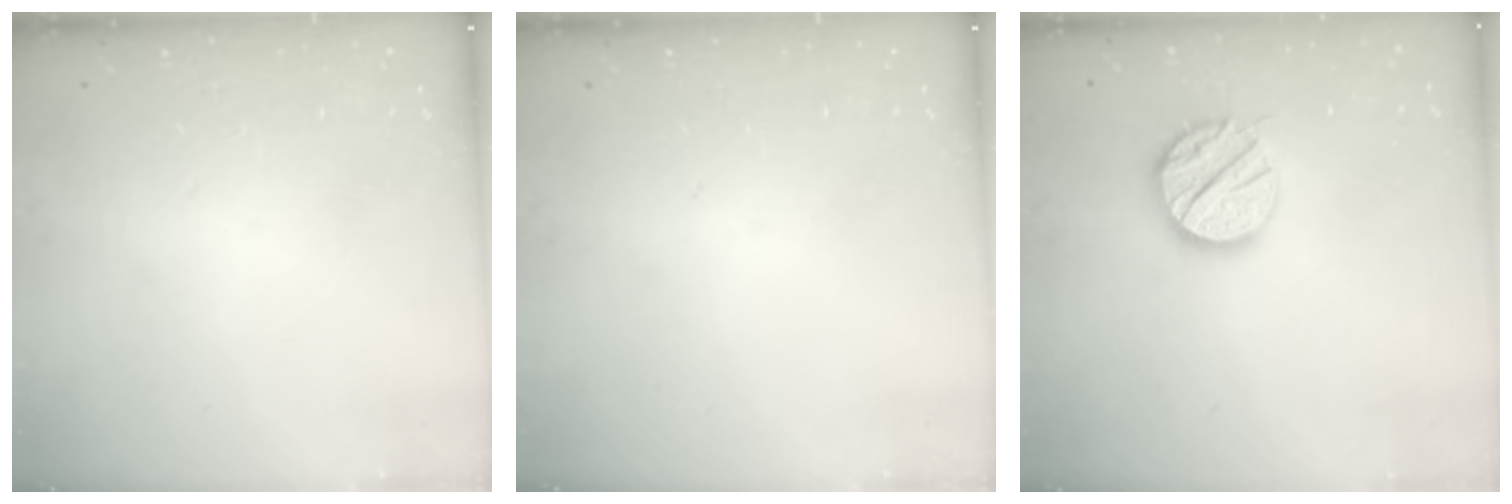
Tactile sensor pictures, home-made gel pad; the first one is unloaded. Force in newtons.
{"total": 0.0}
{"total": 14.1, "press": 14.1, "slide": 1.1}